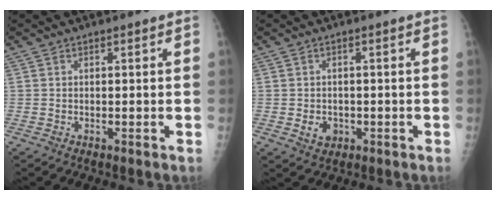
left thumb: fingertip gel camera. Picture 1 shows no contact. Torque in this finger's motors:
{"motor_torque": [0.54, 0.52, 0.46, 0.37, 0.02]}